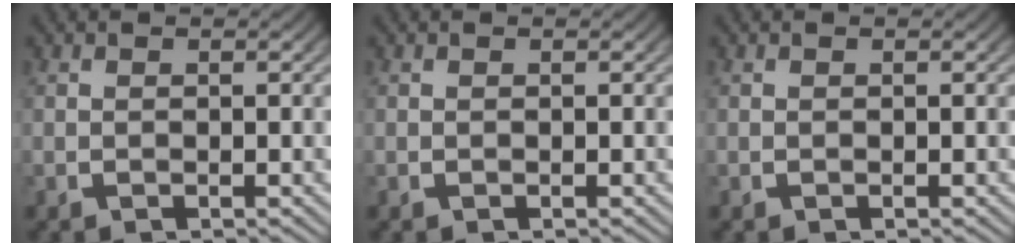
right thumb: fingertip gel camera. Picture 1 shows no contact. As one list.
[{"total": 0.0}, {"total": 0.0}]